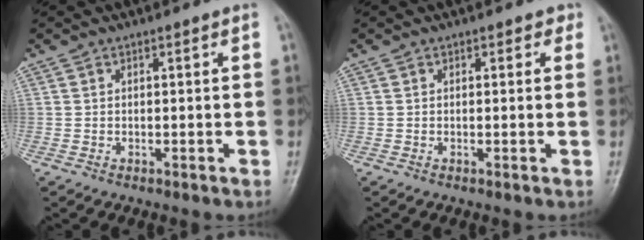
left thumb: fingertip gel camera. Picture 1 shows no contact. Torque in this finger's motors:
{"motor_torque": [-0.13, -0.02, -0.12, -0.04, 0.01]}